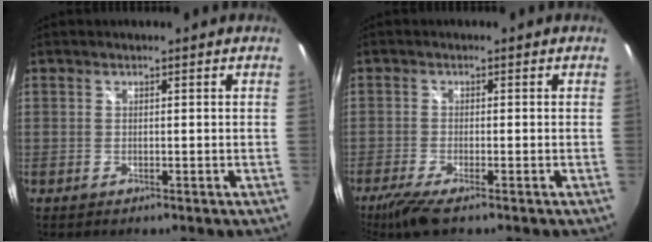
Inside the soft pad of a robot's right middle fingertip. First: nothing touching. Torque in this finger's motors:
{"motor_torque": [1.02, -0.86, 0.23, 0.09]}